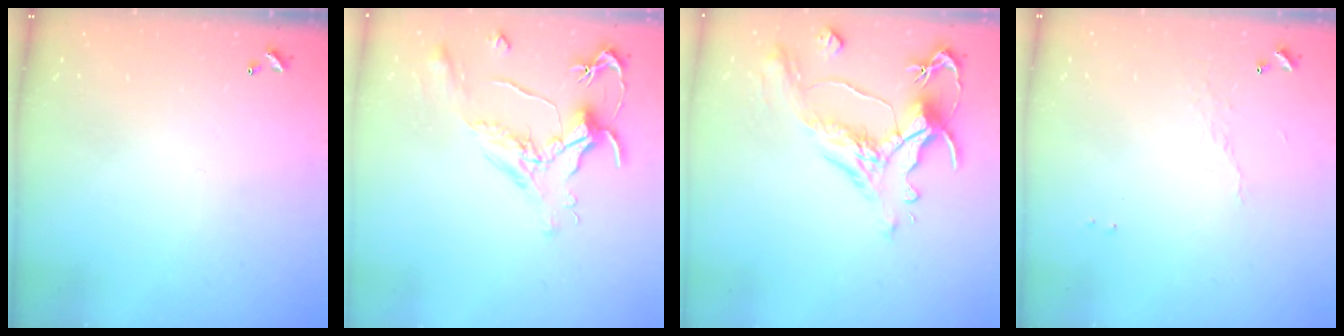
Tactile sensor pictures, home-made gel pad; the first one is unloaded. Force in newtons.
{"total": 1.6, "press": 1.5, "slide": 0.7}
{"total": 1.5, "press": 0.1, "slide": 1.5}
{"total": 4.3, "press": 4.3, "slide": 0.5}